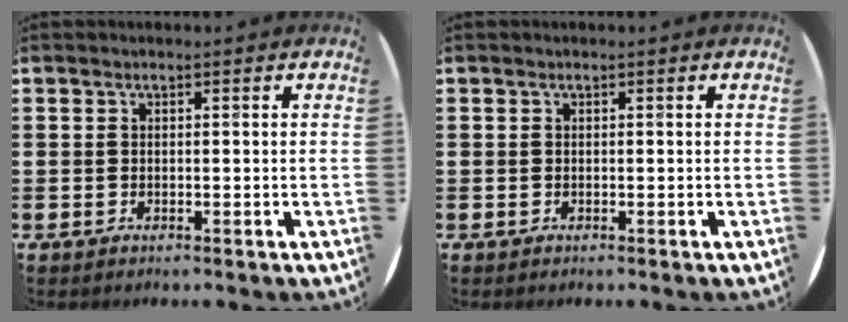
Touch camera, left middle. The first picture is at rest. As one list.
[{"total": 0.0}]